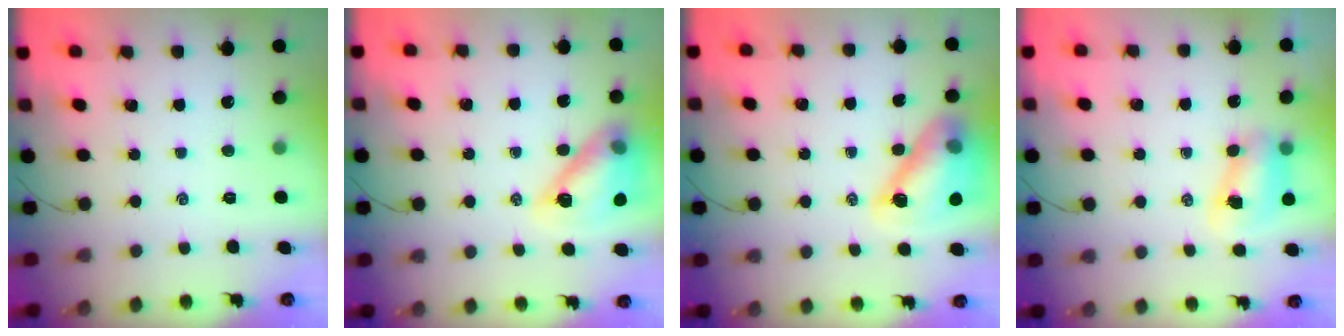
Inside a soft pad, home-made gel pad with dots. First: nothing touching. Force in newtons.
{"total": 14.4, "press": 13.8, "slide": 4.1}
{"total": 14.2, "press": 13.6, "slide": 4.1}
{"total": 8.2, "press": 8.1, "slide": 1.2}